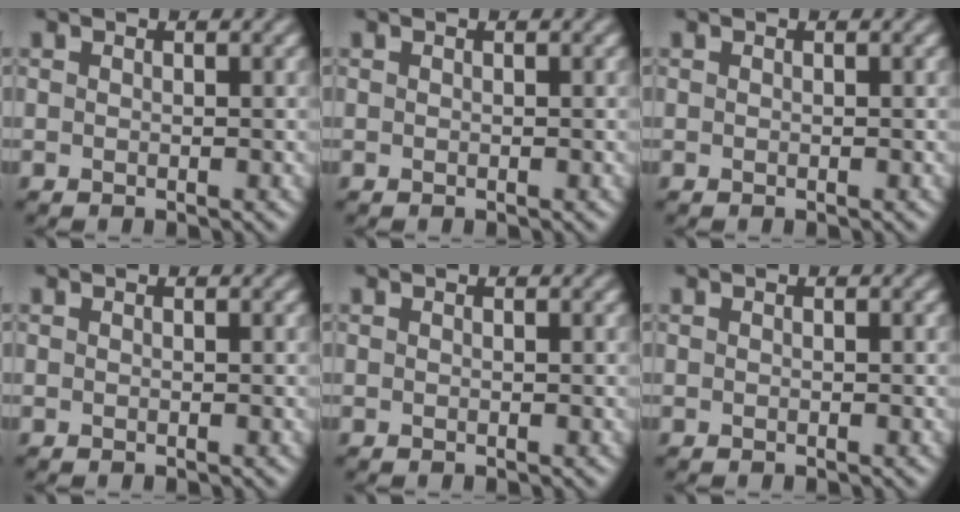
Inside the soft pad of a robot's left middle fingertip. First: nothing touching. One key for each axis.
{"total": 0.0}
{"total": 0.0}
{"total": 0.0}
{"total": 0.0}
{"total": 0.0}